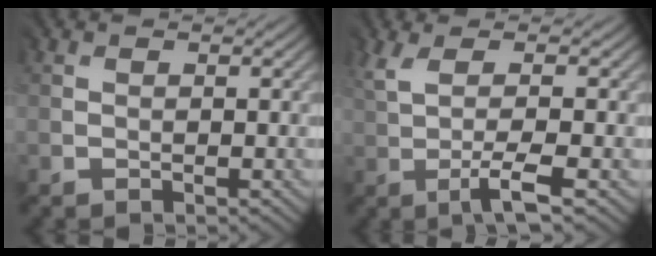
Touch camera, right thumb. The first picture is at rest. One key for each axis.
{"total": 4.7, "fx": -0.3, "fy": 0.7, "fz": 4.7, "tx": -0.102, "ty": 0.011, "tz": -0.009}